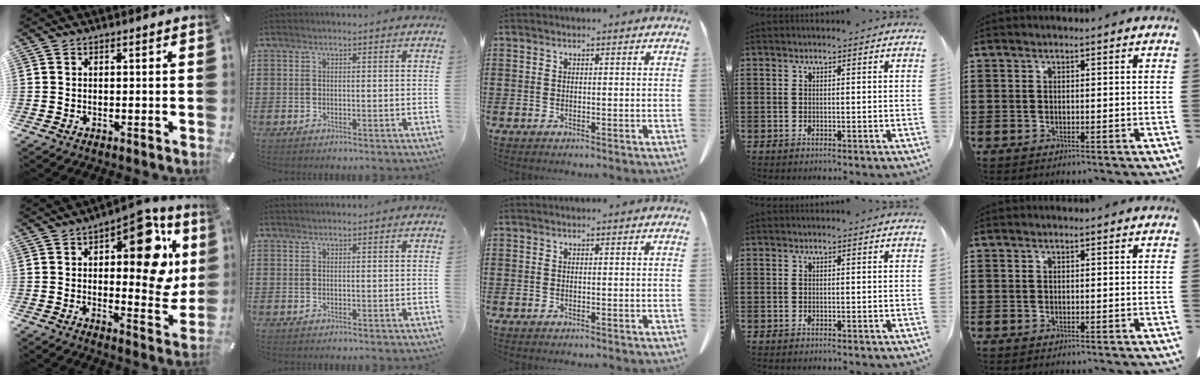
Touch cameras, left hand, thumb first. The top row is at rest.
{"thumb": {"total": 18.7, "force": [6.4, 8.9, 15.1], "torque": [-0.172, -0.046, 0.100]}, "index": {"total": 0.7, "force": [0.7, 0.0, 0.1], "torque": [-0.003, -0.001, 0.014]}}